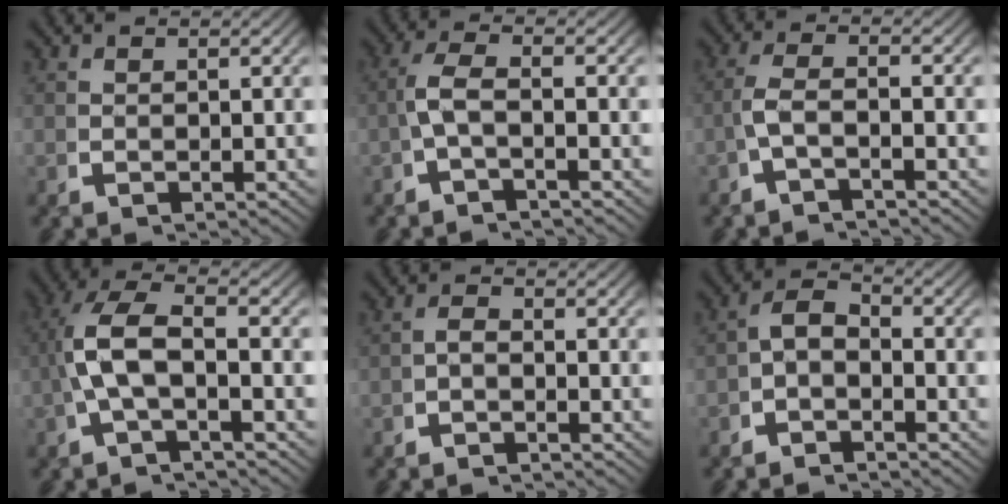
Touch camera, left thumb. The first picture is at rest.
{"total": 3.1, "force": [-0.8, 1.1, 2.8], "torque": [-0.068, -0.003, -0.014]}
{"total": 2.9, "force": [-1.1, 1.2, 2.4], "torque": [-0.062, -0.008, -0.019]}
{"total": 6.6, "force": [-0.3, 3.3, 5.7], "torque": [-0.137, -0.010, -0.004]}
{"total": 1.3, "force": [-0.9, 0.6, 0.7], "torque": [-0.011, -0.001, -0.018]}
{"total": 3.9, "force": [-1.3, 2.8, 2.5], "torque": [-0.036, -0.006, -0.025]}